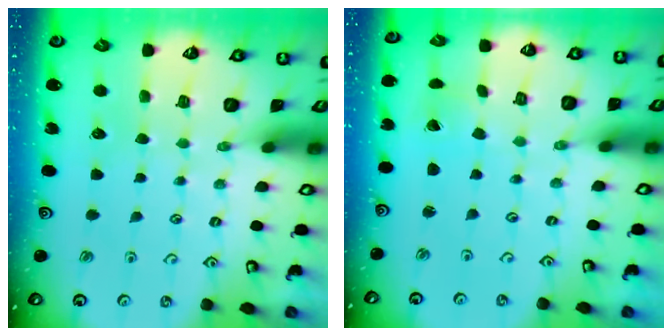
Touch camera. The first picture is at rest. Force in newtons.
{"total": 1.2, "press": 1.2, "slide": 0.4}